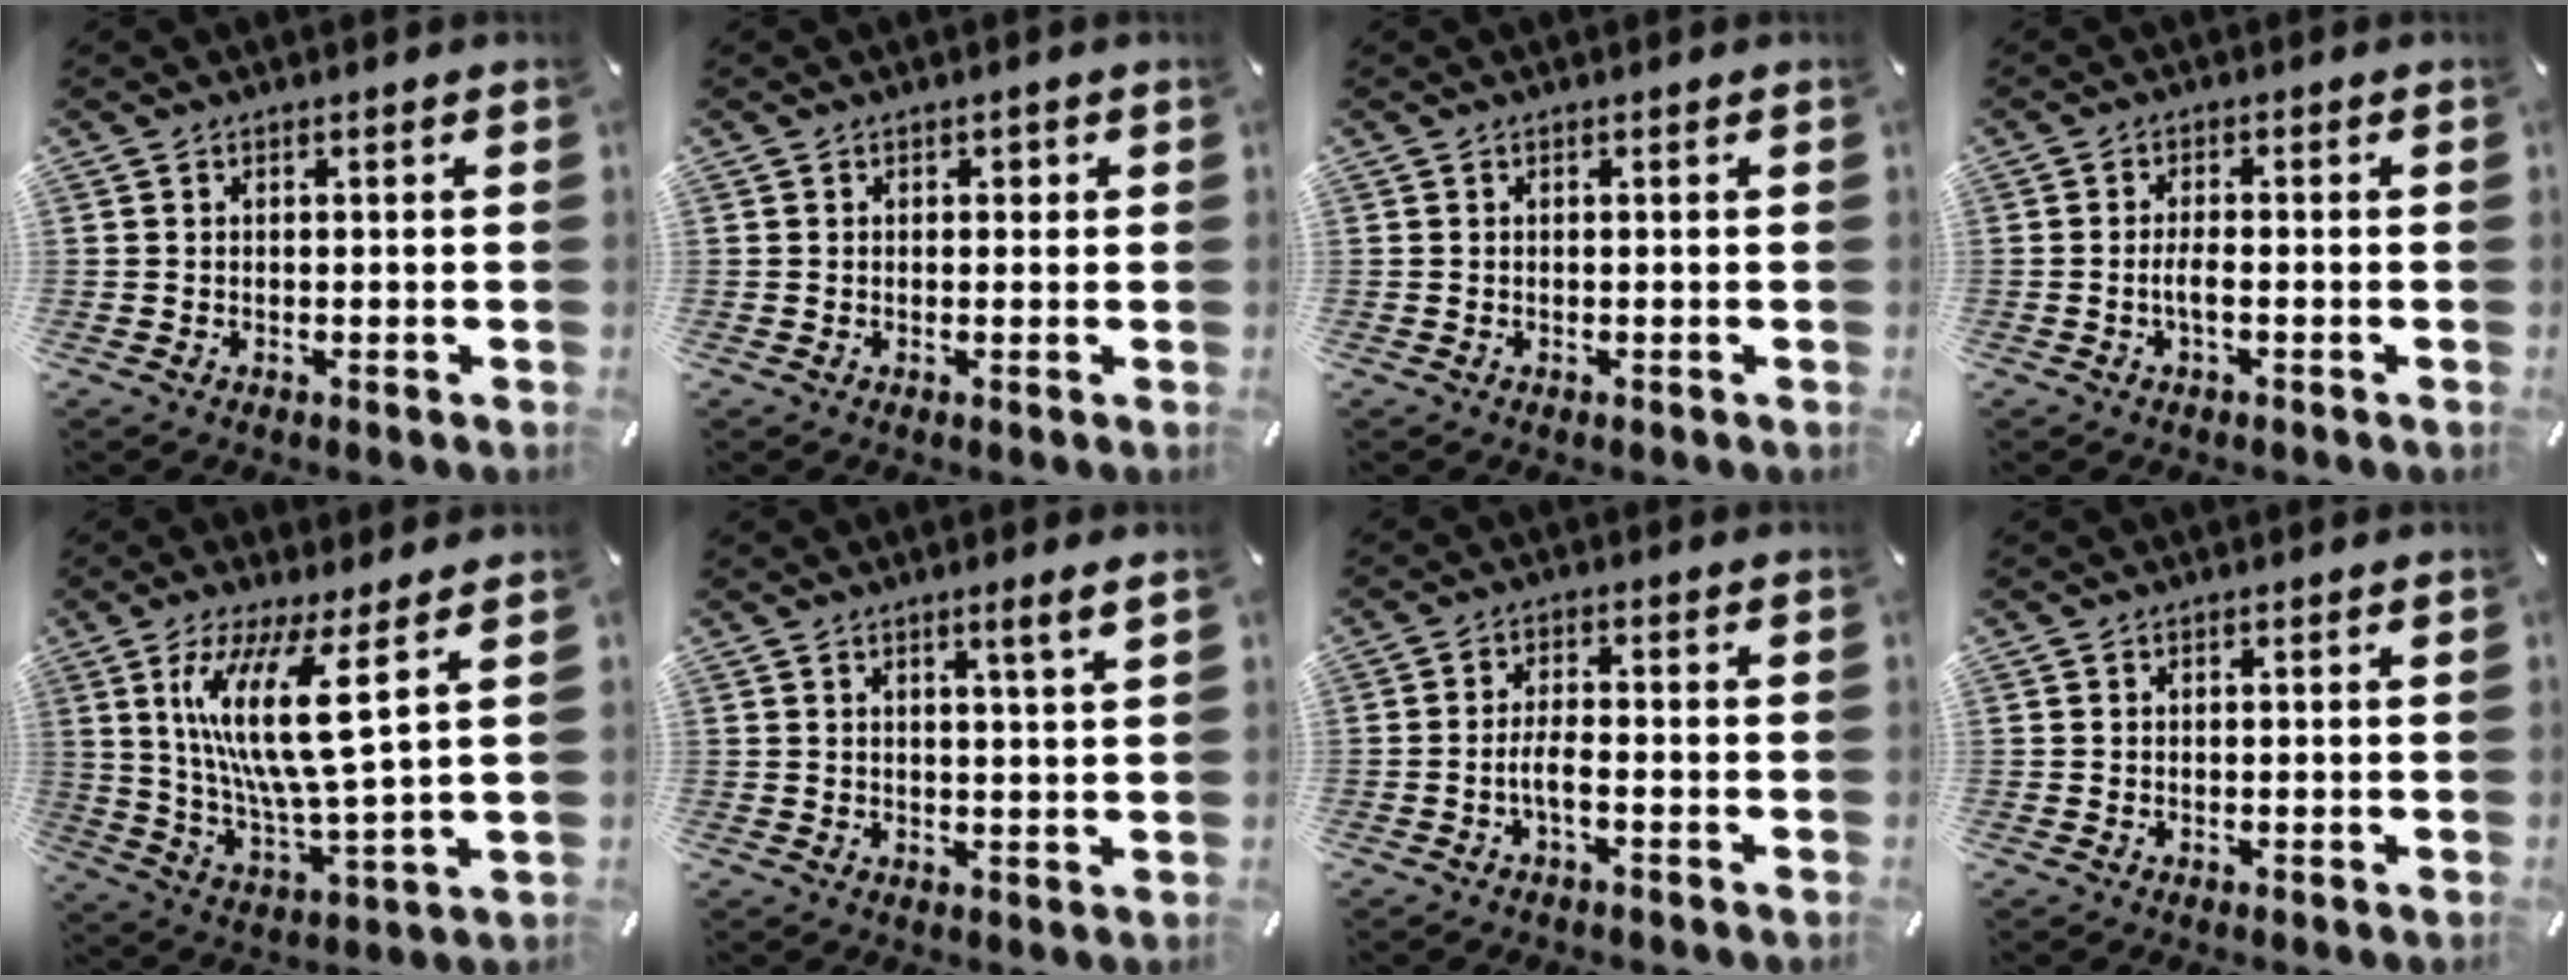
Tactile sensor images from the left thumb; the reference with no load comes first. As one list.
[{"total": 1.2, "force": [0.2, 1.0, 0.6], "torque": [-0.004, 0.005, -0.001]}, {"total": 0.0}, {"total": 3.2, "force": [-1.0, 0.9, 2.9], "torque": [-0.059, 0.003, -0.020]}, {"total": 15.5, "force": [6.1, 2.8, 14.0], "torque": [-0.288, -0.021, 0.092]}, {"total": 4.4, "force": [2.5, -0.2, 3.6], "torque": [-0.065, -0.008, 0.039]}, {"total": 4.2, "force": [-1.8, 1.2, 3.6], "torque": [-0.075, 0.005, -0.036]}, {"total": 0.0}]